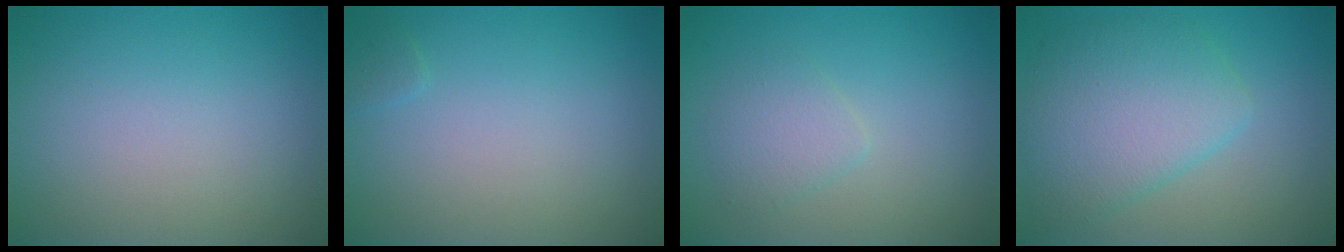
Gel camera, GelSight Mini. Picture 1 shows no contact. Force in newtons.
{"total": 0.6, "press": 0.6, "slide": 0.0}
{"total": 1.9, "press": 1.9, "slide": 0.1}
{"total": 5.8, "press": 5.8, "slide": 0.1}